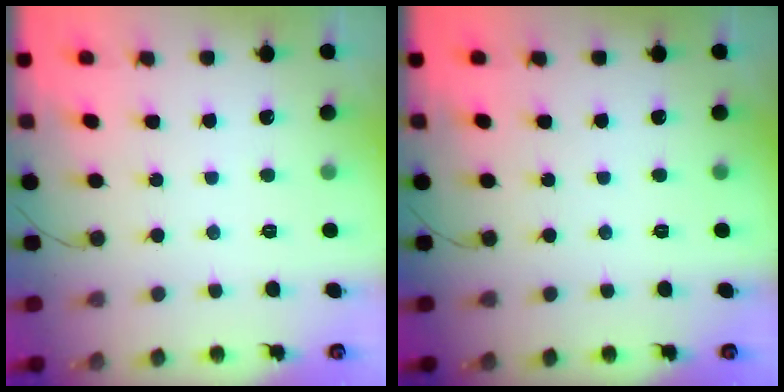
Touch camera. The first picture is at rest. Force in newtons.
{"total": 0.0}